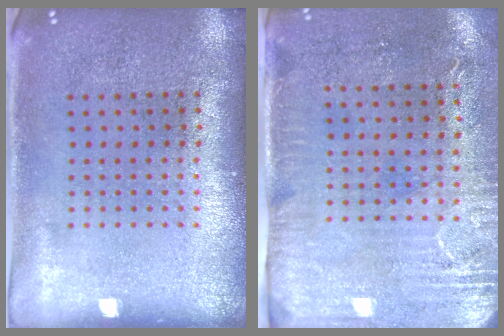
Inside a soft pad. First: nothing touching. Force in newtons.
{"total": 3.0, "press": 2.4, "slide": 1.7}